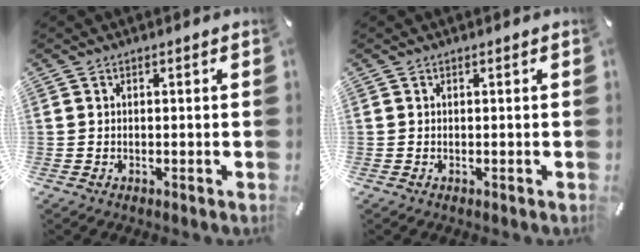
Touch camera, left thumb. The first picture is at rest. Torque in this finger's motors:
{"motor_torque": [-0.01, 0.01, 0.00, 0.00, 0.00]}